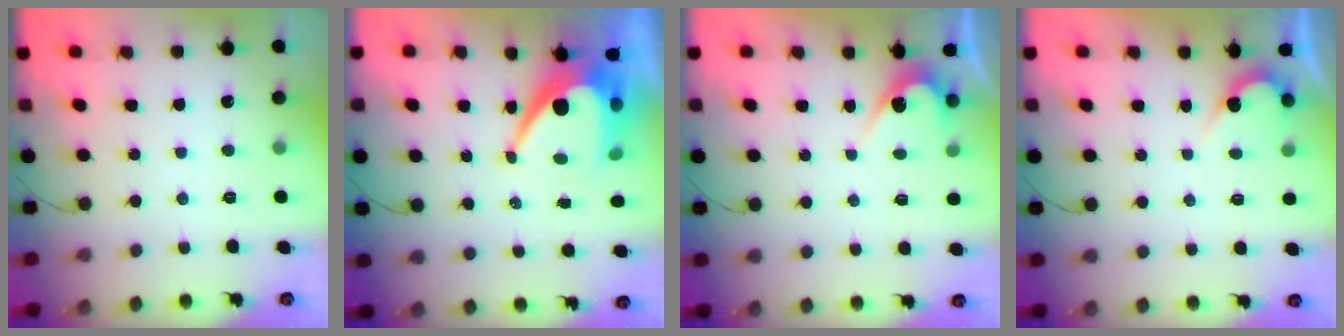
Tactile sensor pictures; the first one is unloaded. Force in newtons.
{"total": 12.5, "press": 12.4, "slide": 1.1}
{"total": 3.6, "press": 3.6, "slide": 0.3}
{"total": 2.7, "press": 2.7, "slide": 0.2}